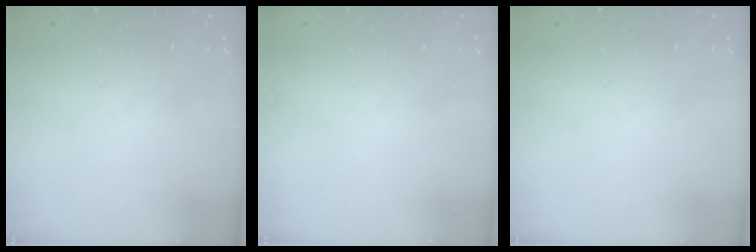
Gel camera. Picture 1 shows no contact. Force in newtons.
{"total": 0.0}
{"total": 0.0}